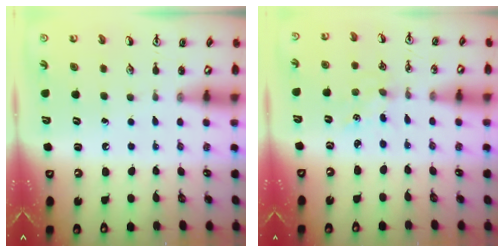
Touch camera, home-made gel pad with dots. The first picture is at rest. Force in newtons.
{"total": 2.1, "press": 2.1, "slide": 0.3}